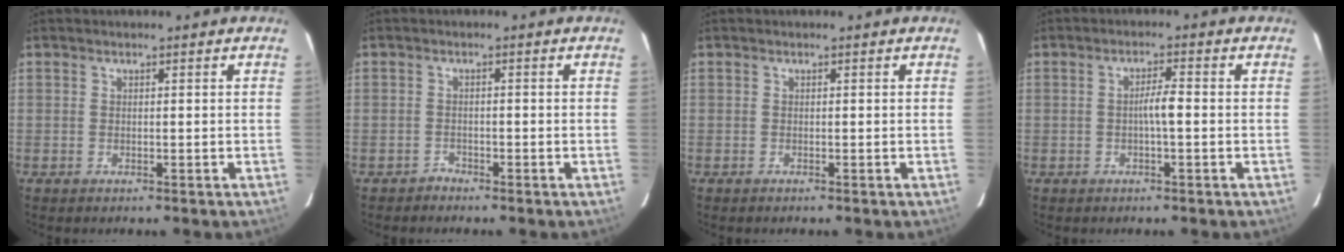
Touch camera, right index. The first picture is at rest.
{"total": 1.1, "force": [-0.9, 0.4, -0.3], "torque": [0.009, 0.001, -0.021]}
{"total": 0.0}
{"total": 3.5, "force": [-0.5, 0.3, 3.5], "torque": [-0.060, 0.006, -0.008]}